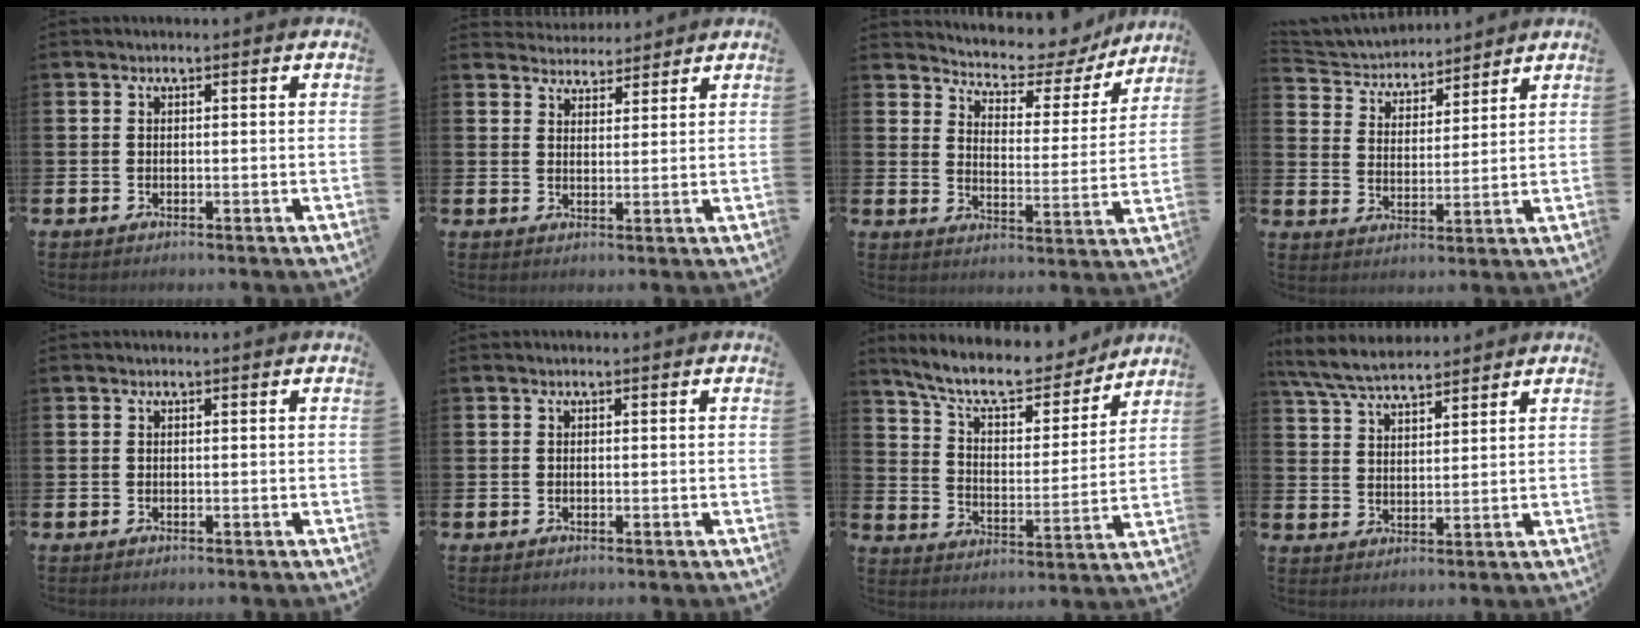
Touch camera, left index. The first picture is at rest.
{"total": 3.9, "force": [3.8, 1.0, -0.4], "torque": [-0.004, -0.020, 0.070]}
{"total": 6.0, "force": [5.6, 1.9, 0.8], "torque": [-0.045, -0.049, 0.092]}
{"total": 4.3, "force": [4.0, 1.6, -0.2], "torque": [-0.025, -0.030, 0.066]}
{"total": 0.0}
{"total": 0.0}
{"total": 10.2, "force": [9.2, 2.5, 3.8], "torque": [-0.101, -0.060, 0.158]}
{"total": 6.4, "force": [6.0, 1.1, 1.8], "torque": [-0.061, -0.019, 0.112]}